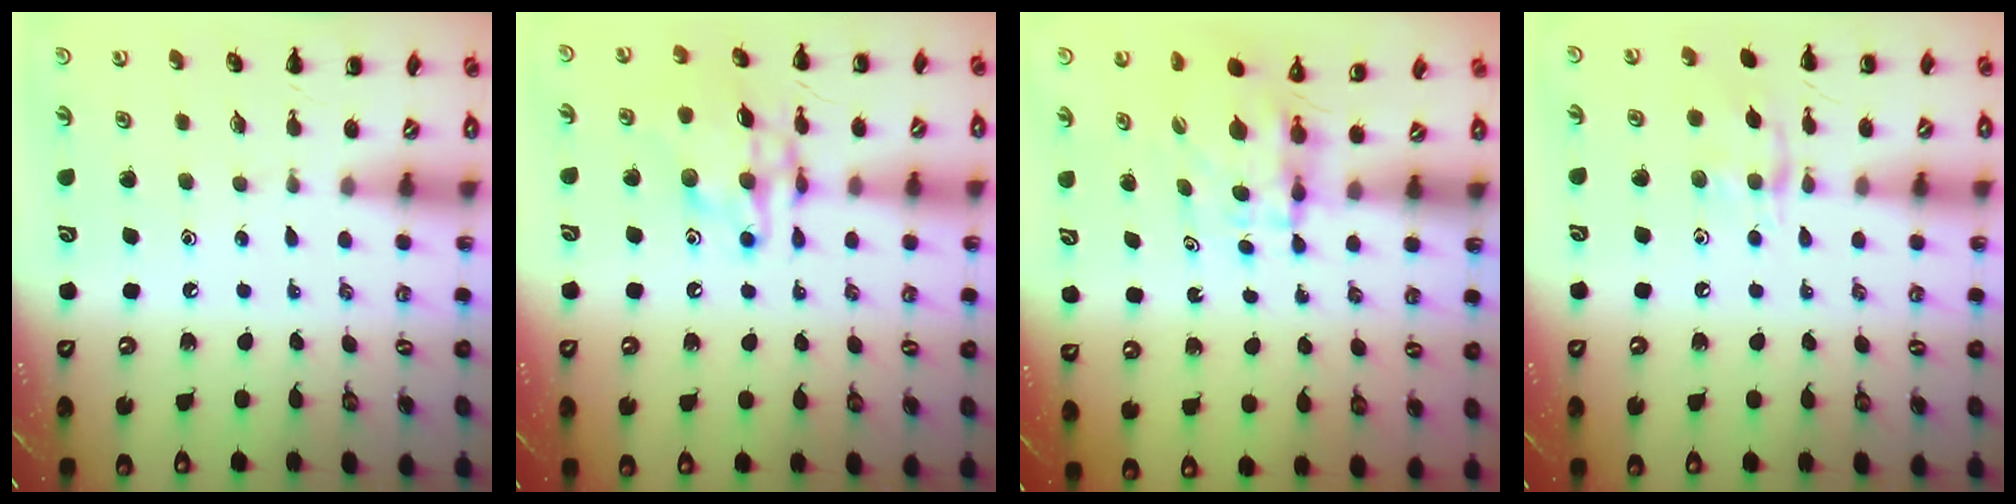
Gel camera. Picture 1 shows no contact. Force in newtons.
{"total": 14.6, "press": 14.5, "slide": 1.4}
{"total": 4.2, "press": 4.2, "slide": 0.1}
{"total": 9.1, "press": 9.0, "slide": 0.7}